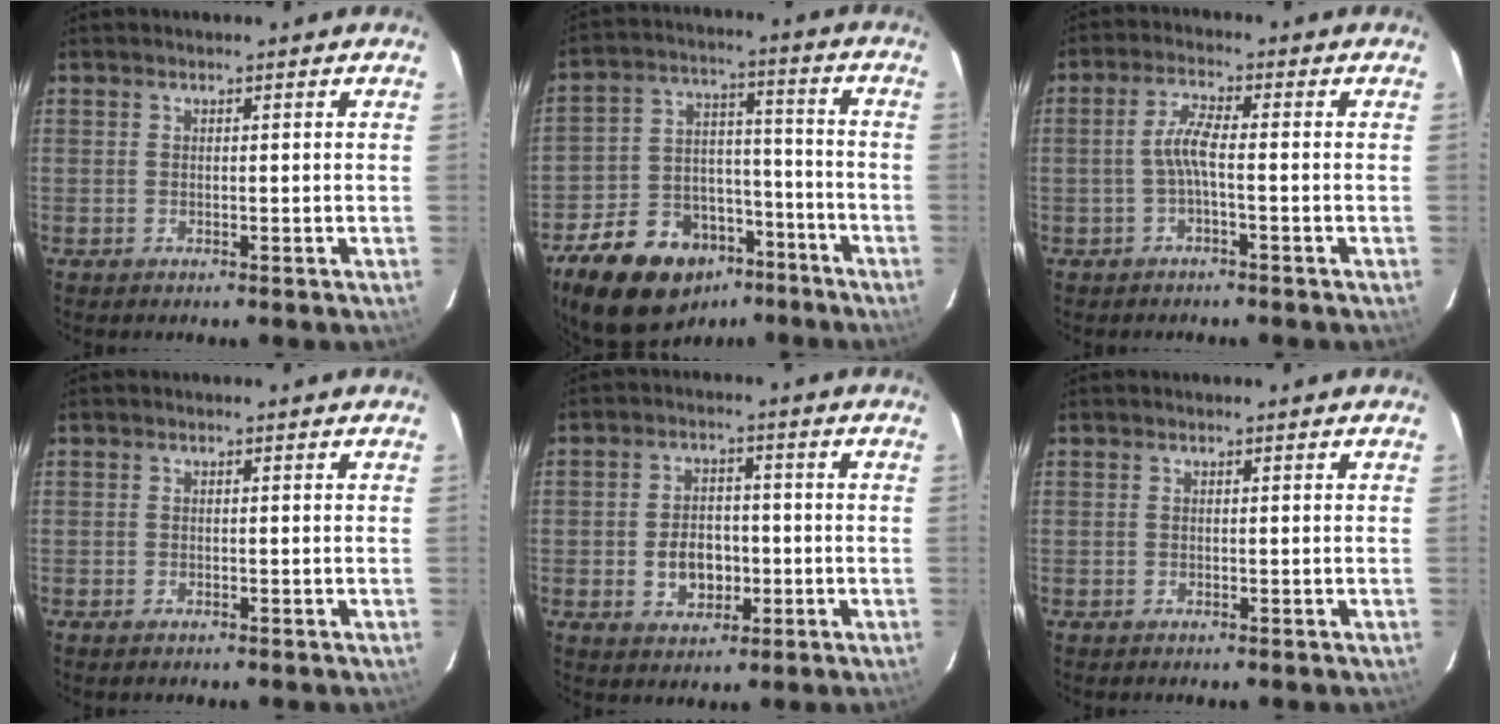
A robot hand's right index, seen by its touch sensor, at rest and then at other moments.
{"total": 19.7, "force": [-13.0, 11.8, 9.1], "torque": [-0.203, 0.036, -0.190]}
{"total": 3.6, "force": [-1.1, 0.3, 3.4], "torque": [-0.075, 0.008, -0.022]}
{"total": 0.7, "force": [-0.5, 0.4, 0.3], "torque": [-0.006, -0.002, -0.010]}
{"total": 6.9, "force": [-1.5, 5.1, 4.4], "torque": [-0.085, 0.009, -0.015]}
{"total": 0.0}